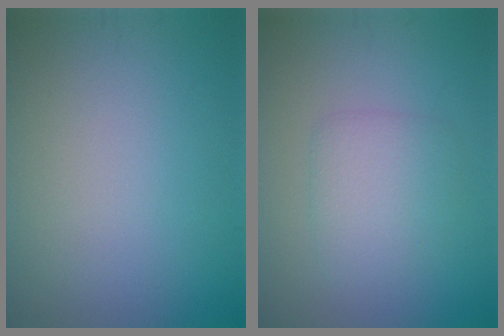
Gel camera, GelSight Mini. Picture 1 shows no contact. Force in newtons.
{"total": 3.0, "press": 3.0, "slide": 0.0}